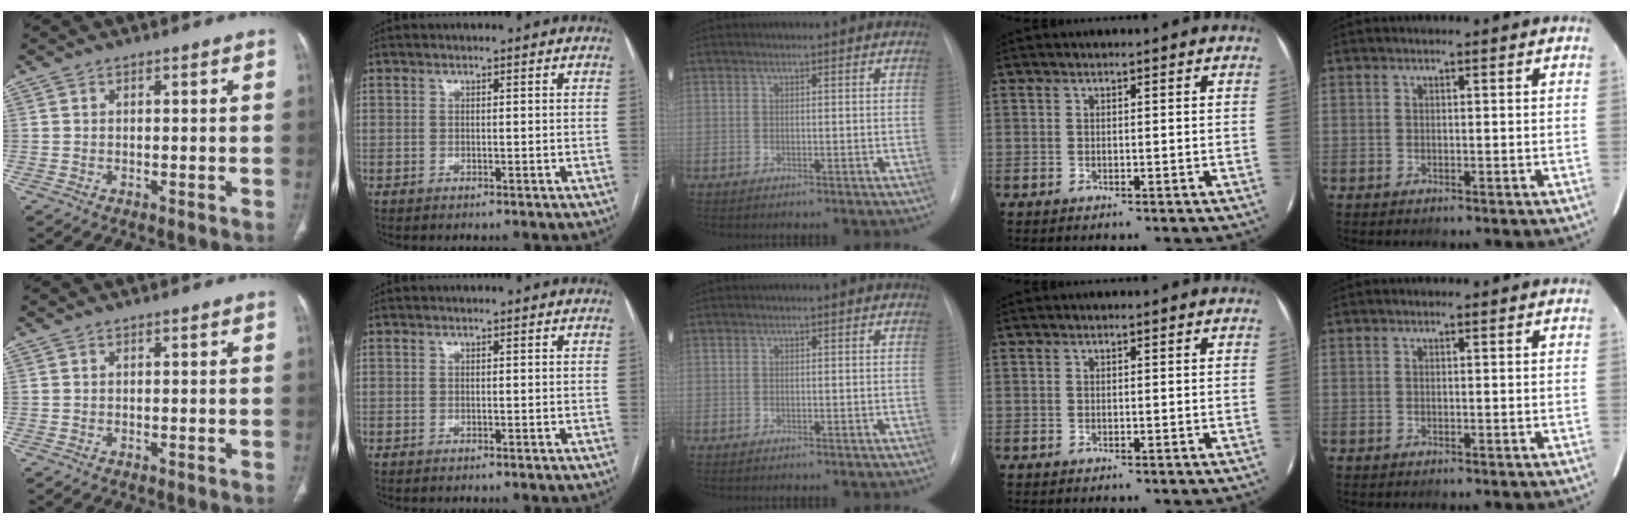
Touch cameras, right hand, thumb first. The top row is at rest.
{}